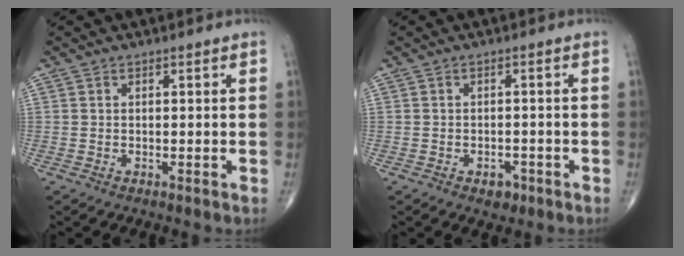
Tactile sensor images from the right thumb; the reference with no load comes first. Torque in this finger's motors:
{"motor_torque": [2.50, -0.24, 0.14, -0.38, -0.03]}